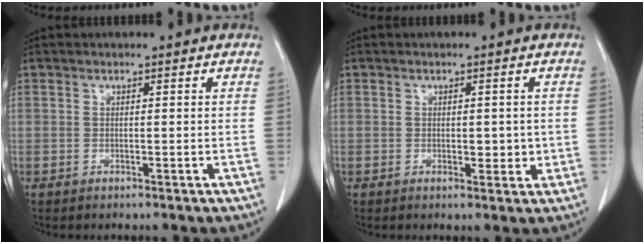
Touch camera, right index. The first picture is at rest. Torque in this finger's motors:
{"motor_torque": [0.00, 0.30, 0.06, 0.05]}